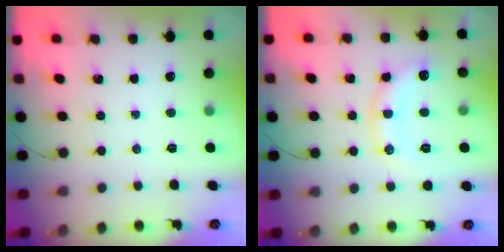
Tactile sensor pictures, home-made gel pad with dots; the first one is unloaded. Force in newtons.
{"total": 11.1, "press": 11.1, "slide": 0.5}